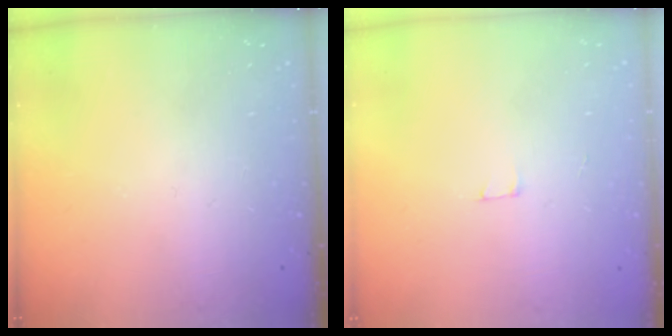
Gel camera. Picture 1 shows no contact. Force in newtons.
{"total": 1.8, "press": 1.8, "slide": 0.1}